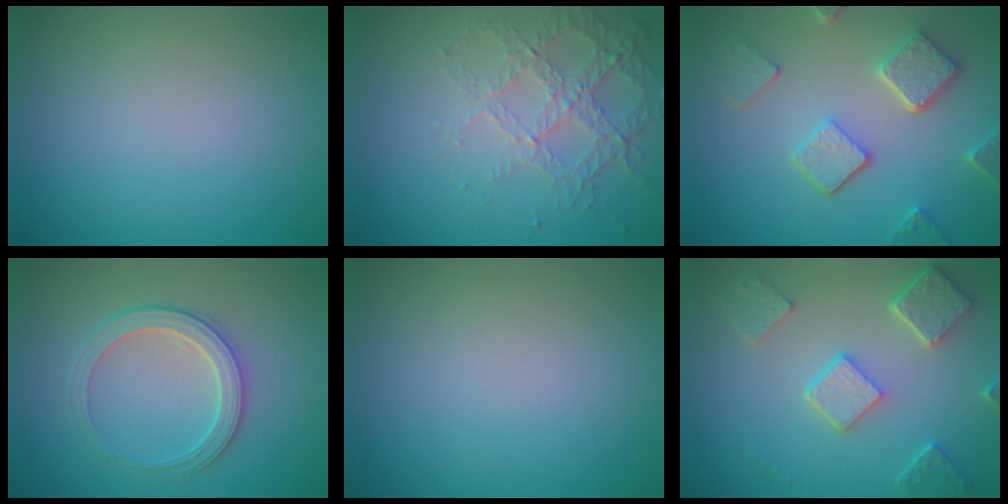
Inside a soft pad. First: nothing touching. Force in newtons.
{"total": 4.3, "press": 2.9, "slide": 3.2}
{"total": 5.0, "press": 3.9, "slide": 3.2}
{"total": 2.8, "press": 2.8, "slide": 0.3}
{"total": 0.0}
{"total": 4.8, "press": 3.8, "slide": 3.0}